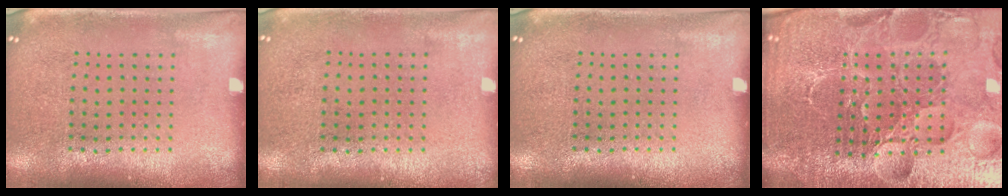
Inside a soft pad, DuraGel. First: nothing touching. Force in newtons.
{"total": 0.0}
{"total": 0.0}
{"total": 6.3, "press": 5.8, "slide": 2.5}